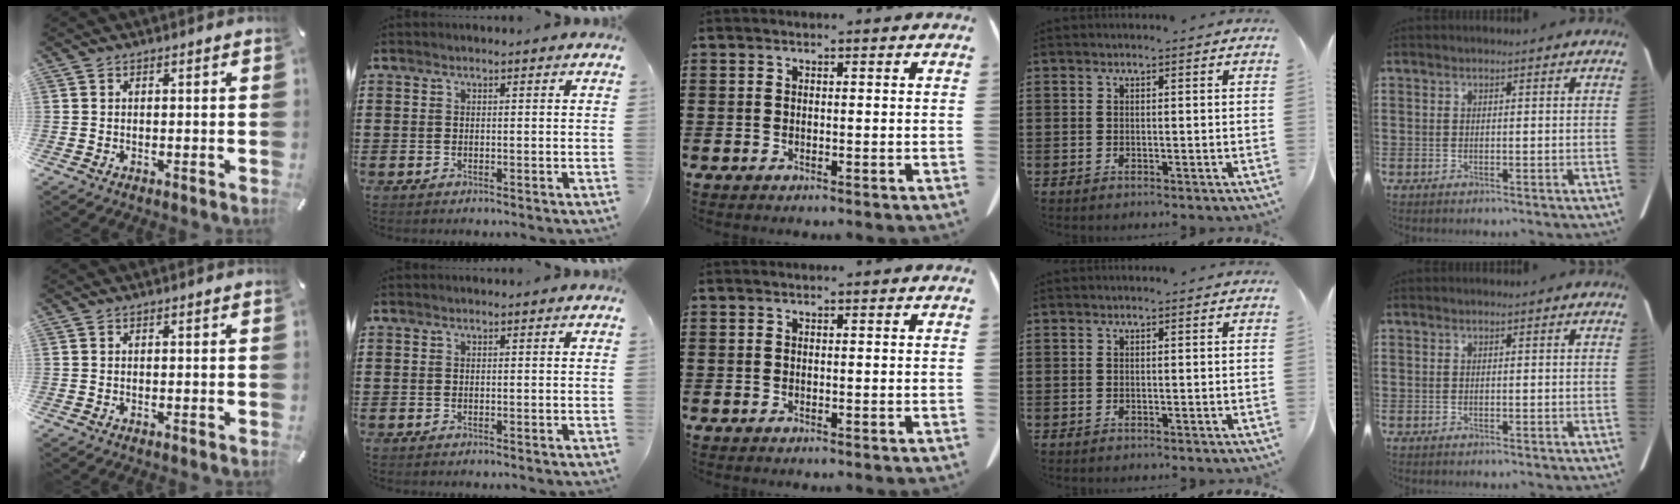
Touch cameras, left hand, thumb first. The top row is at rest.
{}